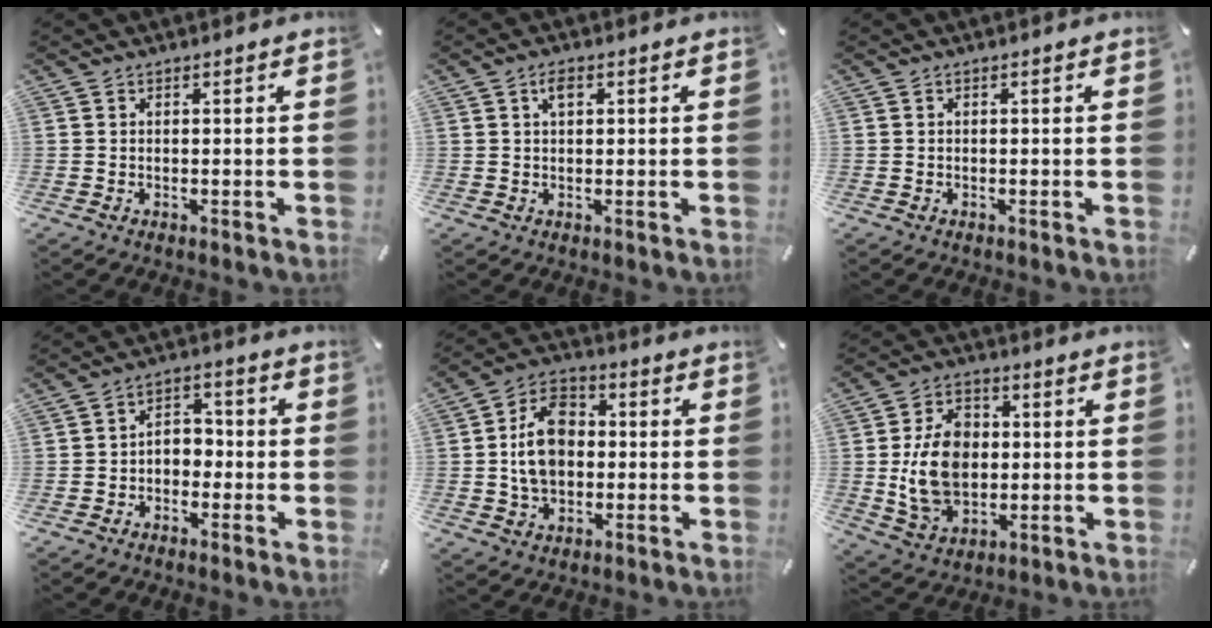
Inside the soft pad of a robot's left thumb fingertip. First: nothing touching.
{"total": 2.2, "force": [1.0, 1.1, 1.6], "torque": [-0.034, 0.007, 0.016]}
{"total": 0.0}
{"total": 4.3, "force": [-2.2, 3.2, 1.8], "torque": [-0.031, 0.018, -0.045]}
{"total": 11.5, "force": [-0.2, 9.0, 7.2], "torque": [-0.137, 0.016, -0.006]}
{"total": 12.9, "force": [0.4, 10.0, 8.2], "torque": [-0.170, 0.010, 0.008]}